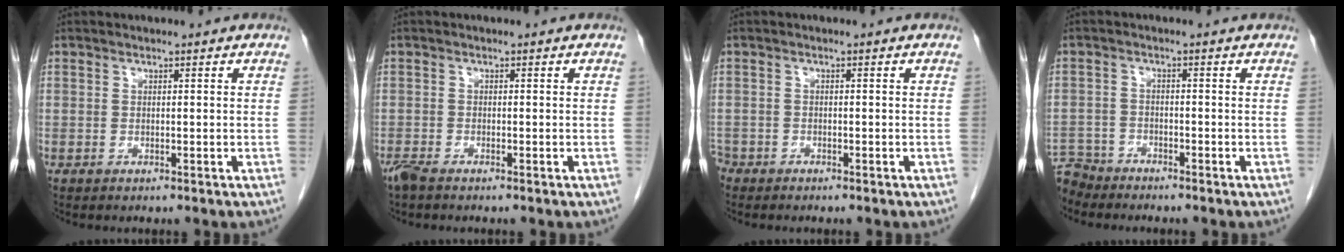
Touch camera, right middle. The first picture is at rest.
{"total": 1.8, "force": [-1.6, 0.3, 0.9], "torque": [-0.026, -0.006, -0.032]}
{"total": 2.2, "force": [-1.8, 1.2, 0.3], "torque": [-0.012, 0.001, -0.034]}
{"total": 4.6, "force": [-4.4, 1.2, -0.5], "torque": [0.016, -0.007, -0.086]}